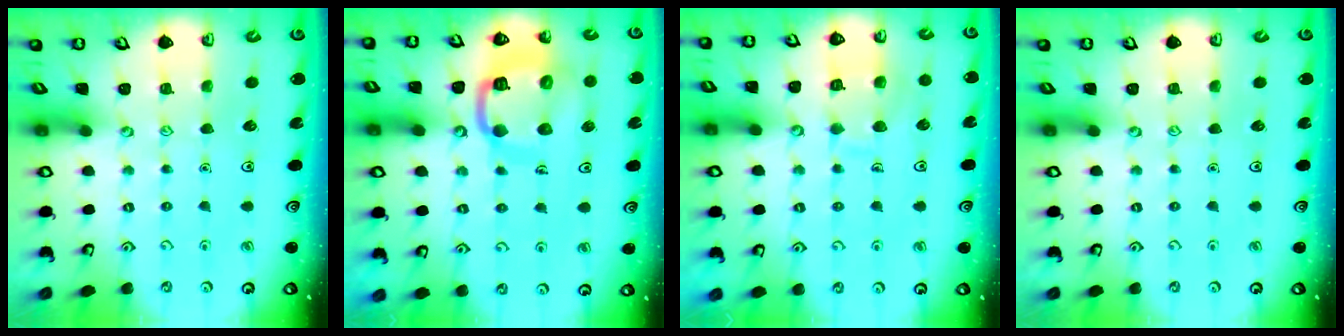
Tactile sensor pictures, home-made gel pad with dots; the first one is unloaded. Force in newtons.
{"total": 15.3, "press": 15.2, "slide": 1.6}
{"total": 9.7, "press": 9.7, "slide": 0.9}
{"total": 0.0}